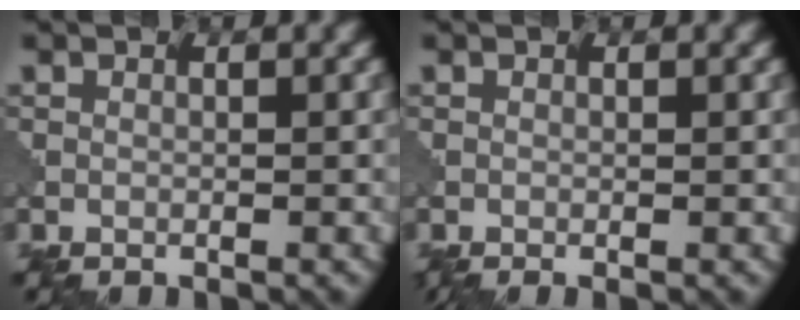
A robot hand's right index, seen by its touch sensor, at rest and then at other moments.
{"total": 0.0}